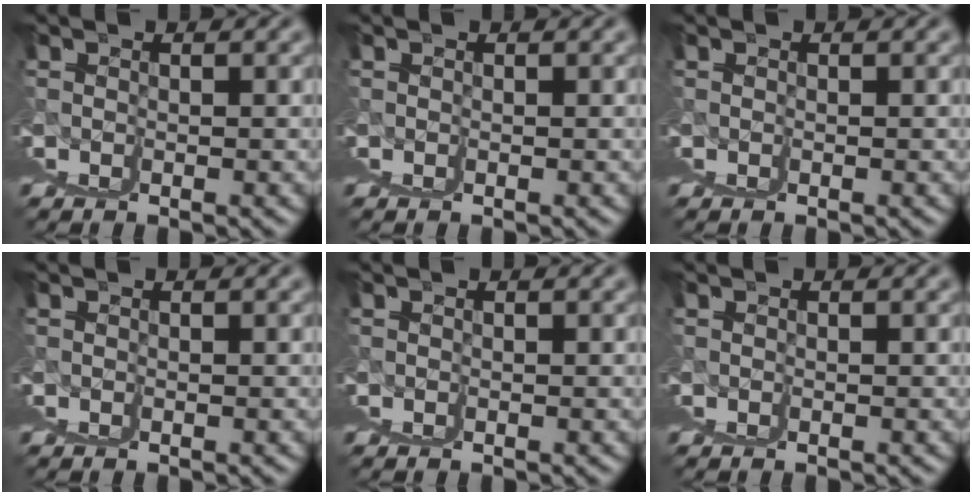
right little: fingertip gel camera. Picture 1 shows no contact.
{"total": 0.0}
{"total": 0.0}
{"total": 0.0}
{"total": 0.0}
{"total": 0.0}